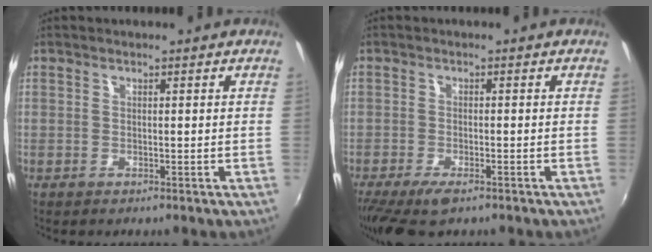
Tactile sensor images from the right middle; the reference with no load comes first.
{"total": 6.7, "force": [-4.8, 2.1, 4.1], "torque": [-0.100, -0.025, -0.088]}